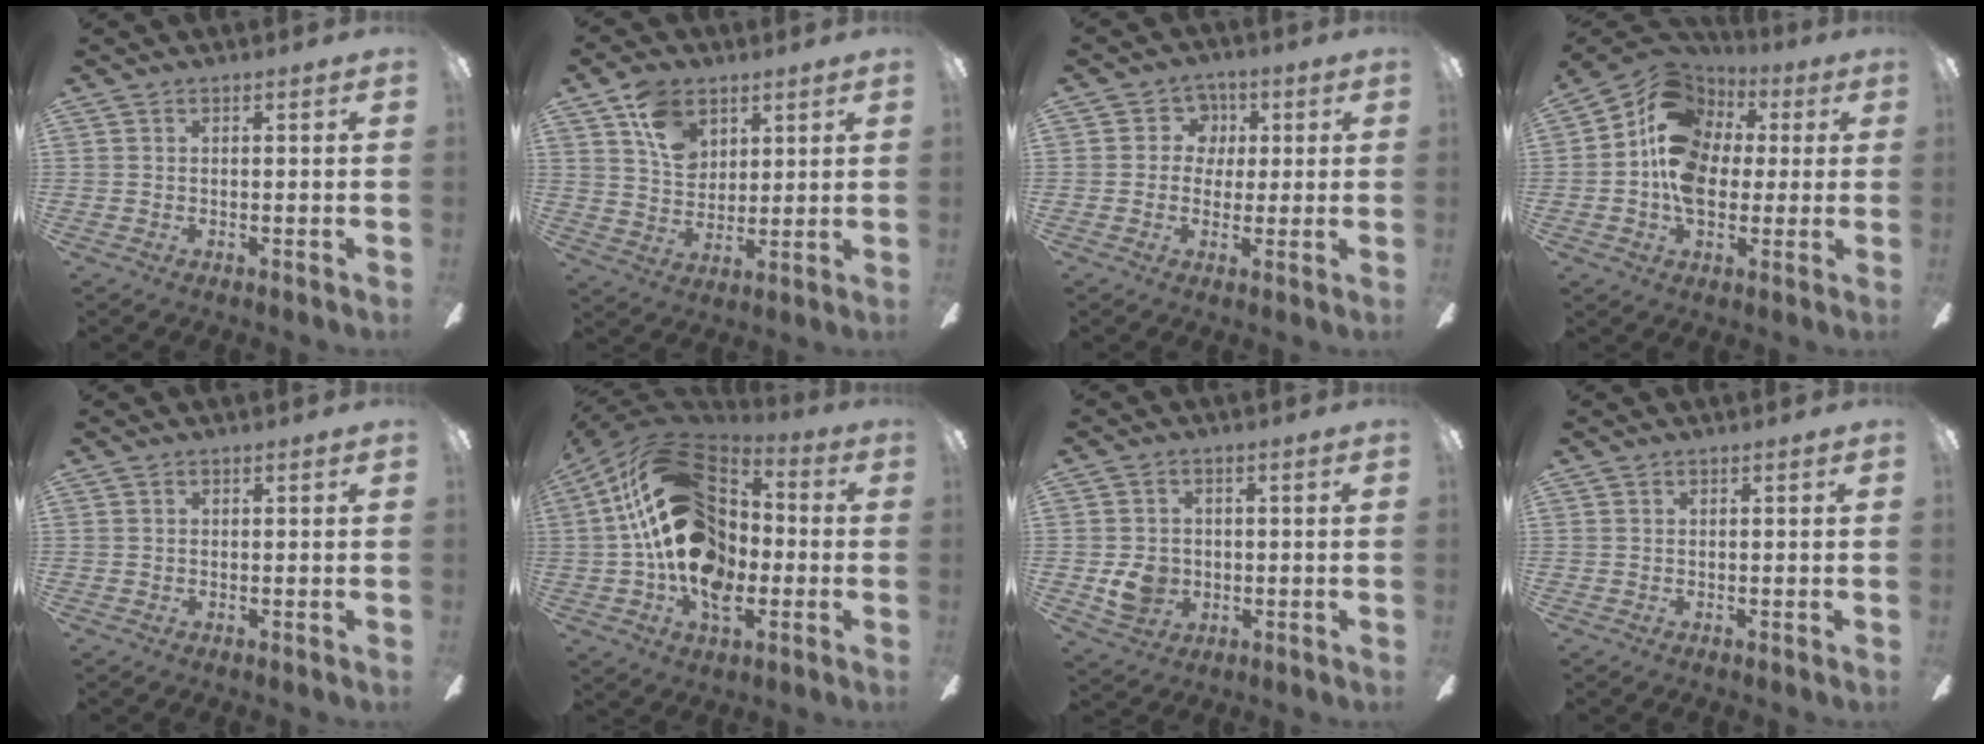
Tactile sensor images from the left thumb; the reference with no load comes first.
{"total": 11.0, "force": [5.6, 7.9, 5.3], "torque": [-0.085, -0.007, 0.106]}
{"total": 4.8, "force": [0.2, 4.7, 1.1], "torque": [-0.020, 0.010, 0.000]}
{"total": 15.1, "force": [1.5, 11.6, 9.6], "torque": [-0.190, 0.009, 0.028]}
{"total": 0.0}
{"total": 26.1, "force": [1.5, 17.5, 19.2], "torque": [-0.373, 0.014, 0.030]}
{"total": 7.1, "force": [-0.9, 6.4, 3.1], "torque": [-0.056, 0.007, -0.014]}
{"total": 0.0}